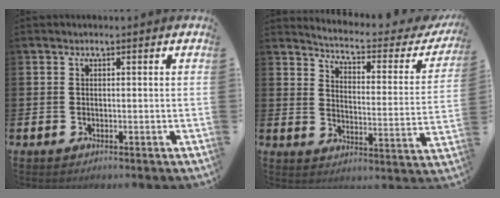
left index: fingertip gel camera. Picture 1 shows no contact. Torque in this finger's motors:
{"motor_torque": [1.06, -1.08, 0.17, 0.01]}